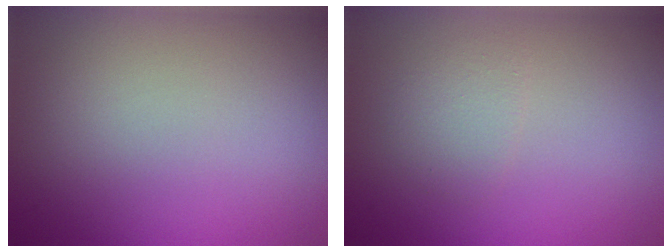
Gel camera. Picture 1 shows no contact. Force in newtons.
{"total": 1.6, "press": 1.6, "slide": 0.1}